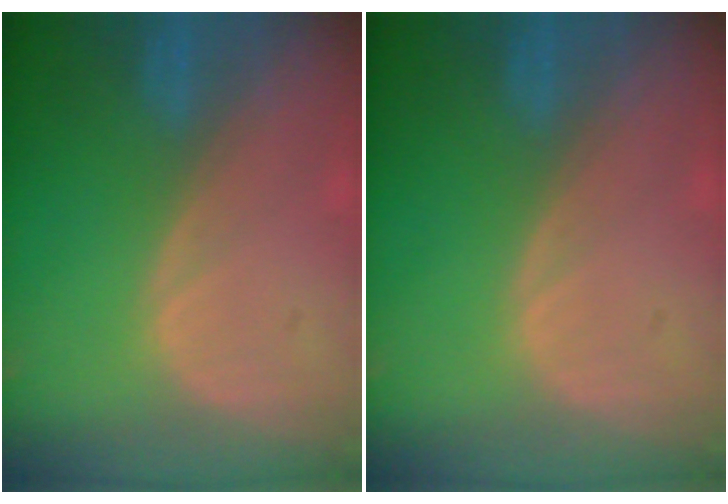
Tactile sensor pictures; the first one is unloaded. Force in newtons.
{"total": 0.0}